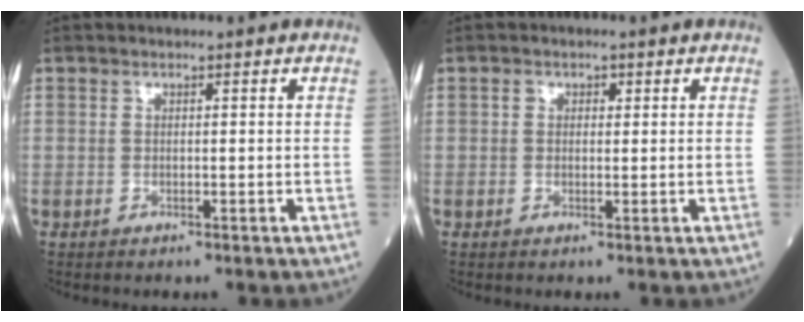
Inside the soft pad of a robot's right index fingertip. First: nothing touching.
{"total": 1.6, "force": [0.5, 1.2, 0.9], "torque": [-0.014, 0.008, 0.006]}